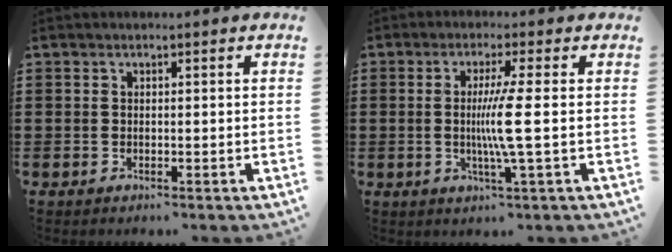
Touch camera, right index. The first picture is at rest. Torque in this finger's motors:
{"motor_torque": [0.02, 0.31, 0.33, 0.07]}